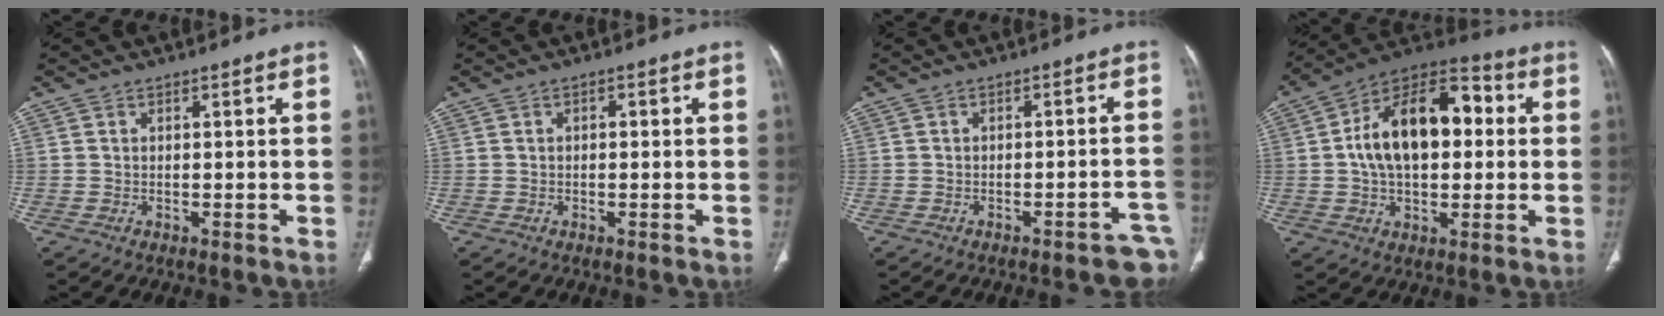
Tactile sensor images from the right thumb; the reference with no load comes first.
{"total": 1.0, "force": [0.1, 0.5, 0.8], "torque": [-0.012, 0.004, -0.001]}
{"total": 7.3, "force": [-5.9, 1.5, 4.1], "torque": [-0.037, 0.035, -0.067]}
{"total": 19.3, "force": [2.1, 11.5, 15.4], "torque": [-0.232, 0.035, 0.028]}